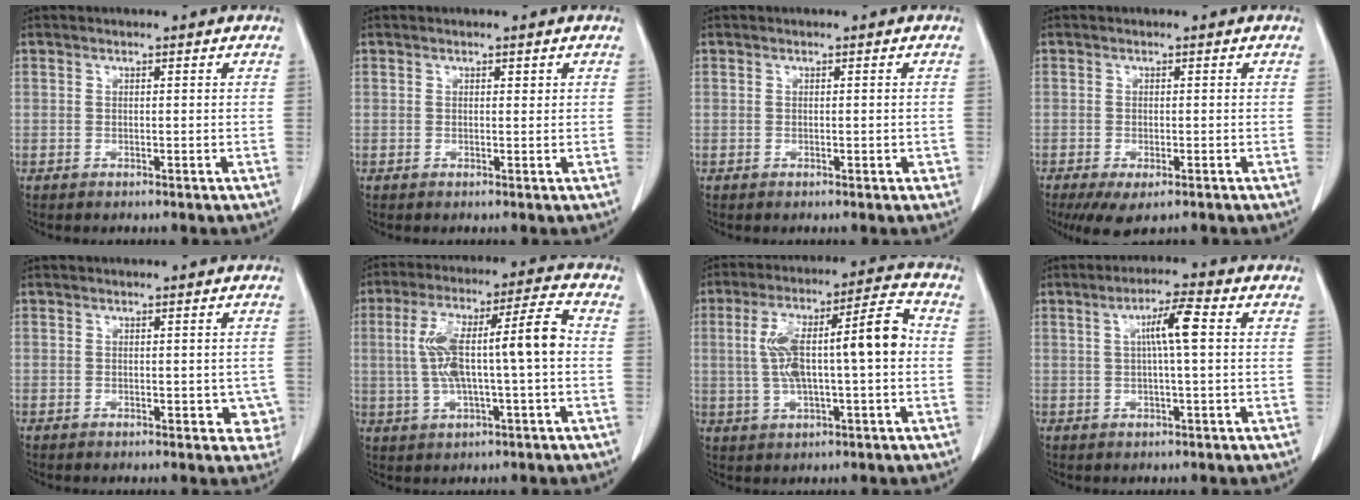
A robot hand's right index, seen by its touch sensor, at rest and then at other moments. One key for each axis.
{"total": 0.5, "fx": 0.3, "fy": 0.3, "fz": 0.3, "tx": -0.002, "ty": -0.002, "tz": 0.004}
{"total": 1.2, "fx": -0.2, "fy": 0.5, "fz": 1.1, "tx": -0.013, "ty": 0.001, "tz": 0.001}
{"total": 5.2, "fx": -3.4, "fy": 1.7, "fz": 3.5, "tx": -0.049, "ty": -0.013, "tz": -0.050}
{"total": 4.0, "fx": -0.5, "fy": 2.3, "fz": 3.3, "tx": -0.014, "ty": 0.003, "tz": -0.003}
{"total": 13.4, "fx": 0.4, "fy": 2.3, "fz": 13.2, "tx": -0.239, "ty": 0.035, "tz": 0.008}
{"total": 14.0, "fx": 0.7, "fy": 2.9, "fz": 13.7, "tx": -0.241, "ty": 0.040, "tz": 0.012}
{"total": 5.6, "fx": 1.1, "fy": 0.2, "fz": 5.5, "tx": -0.098, "ty": 0.009, "tz": 0.017}